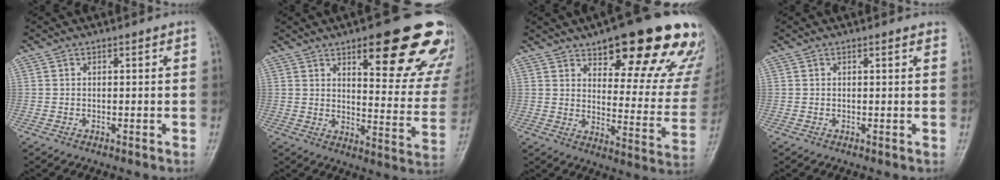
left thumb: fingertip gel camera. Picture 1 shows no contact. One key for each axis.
{"total": 23.5, "fx": 14.0, "fy": 7.5, "fz": 17.3, "tx": -0.172, "ty": -0.061, "tz": 0.178}
{"total": 25.0, "fx": 16.5, "fy": 8.2, "fz": 16.9, "tx": -0.172, "ty": -0.070, "tz": 0.210}
{"total": 1.2, "fx": 1.0, "fy": 0.3, "fz": 0.7, "tx": -0.005, "ty": 0.001, "tz": 0.009}